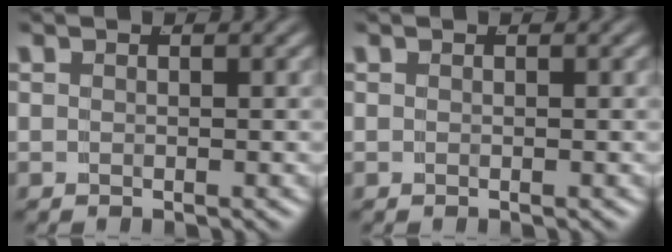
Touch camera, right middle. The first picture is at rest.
{"total": 0.0}